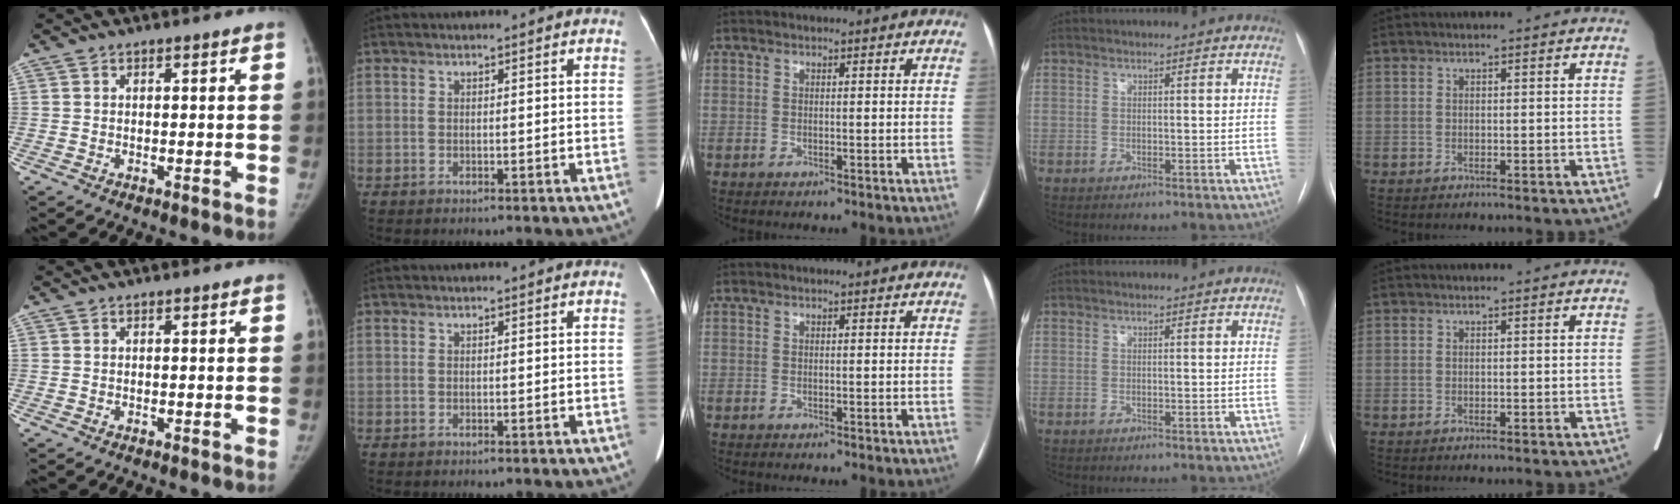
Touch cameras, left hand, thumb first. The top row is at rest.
{}